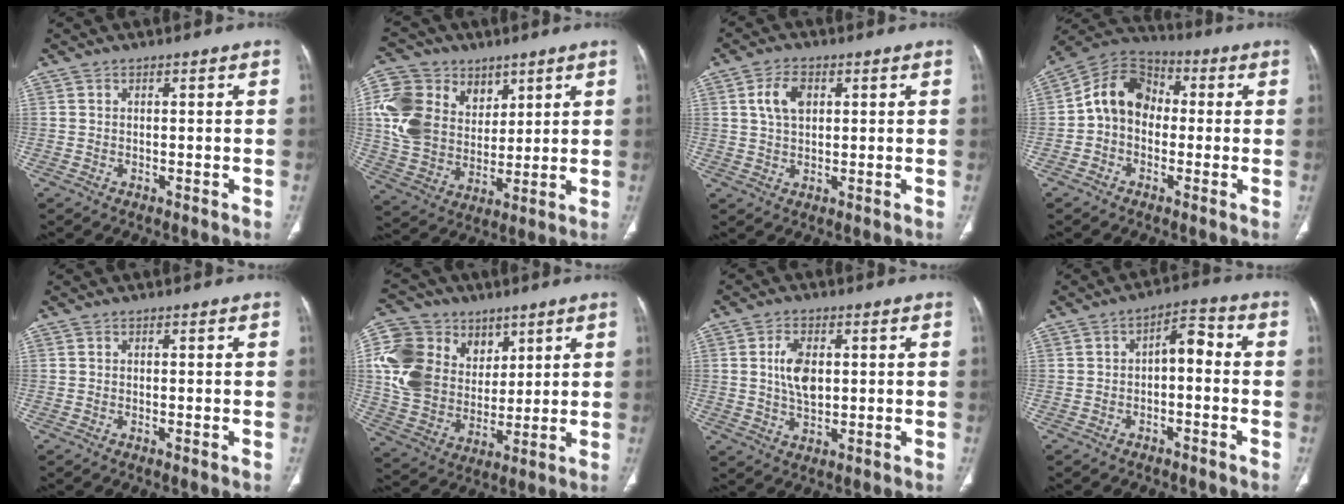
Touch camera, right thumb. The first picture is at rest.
{"total": 17.1, "force": [5.9, 13.4, 8.8], "torque": [-0.159, -0.007, 0.120]}
{"total": 5.6, "force": [1.7, 3.5, 4.0], "torque": [-0.072, 0.003, 0.032]}
{"total": 10.9, "force": [-0.3, 8.6, 6.7], "torque": [-0.095, 0.038, -0.024]}
{"total": 0.5, "force": [-0.2, 0.1, 0.5], "torque": [-0.013, -0.003, -0.003]}
{"total": 18.8, "force": [6.2, 14.9, 9.7], "torque": [-0.168, -0.003, 0.123]}
{"total": 6.9, "force": [1.1, 4.1, 5.4], "torque": [-0.094, -0.004, 0.020]}
{"total": 5.8, "force": [-0.9, 3.2, 4.8], "torque": [-0.059, 0.035, -0.022]}